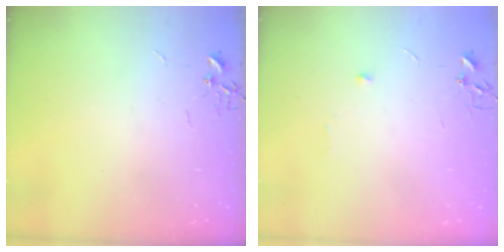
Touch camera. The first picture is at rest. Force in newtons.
{"total": 5.1, "press": 5.1, "slide": 0.7}